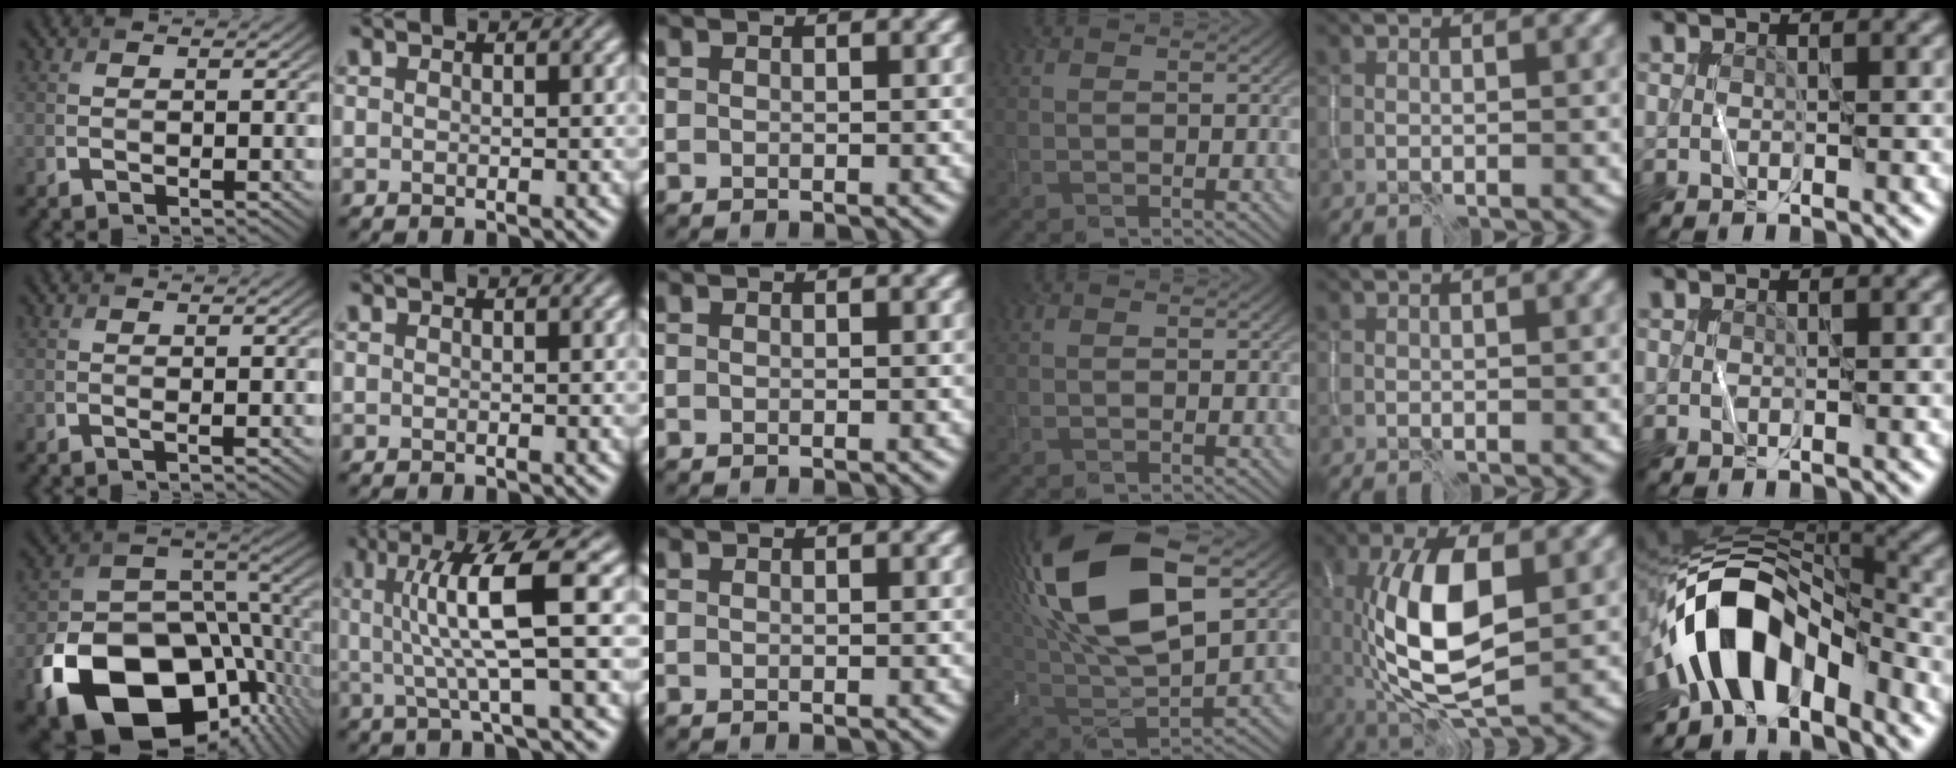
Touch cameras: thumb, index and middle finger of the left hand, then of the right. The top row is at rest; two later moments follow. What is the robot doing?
{"motion": "wipe", "object": "whiteboard"}